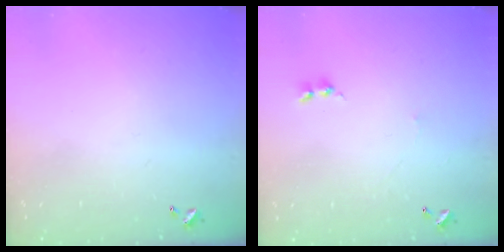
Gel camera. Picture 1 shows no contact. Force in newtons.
{"total": 0.8, "press": 0.7, "slide": 0.5}